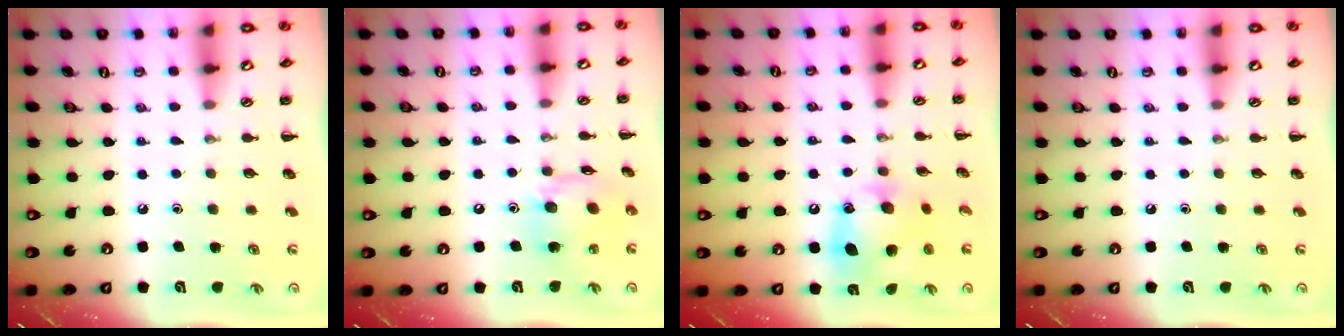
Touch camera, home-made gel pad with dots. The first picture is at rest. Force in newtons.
{"total": 12.5, "press": 12.4, "slide": 1.7}
{"total": 13.0, "press": 12.9, "slide": 1.7}
{"total": 0.0}